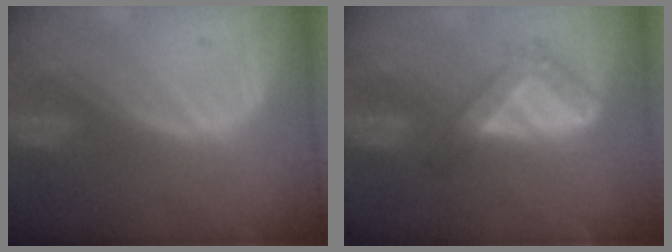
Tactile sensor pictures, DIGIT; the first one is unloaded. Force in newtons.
{"total": 5.4, "press": 4.7, "slide": 2.7}